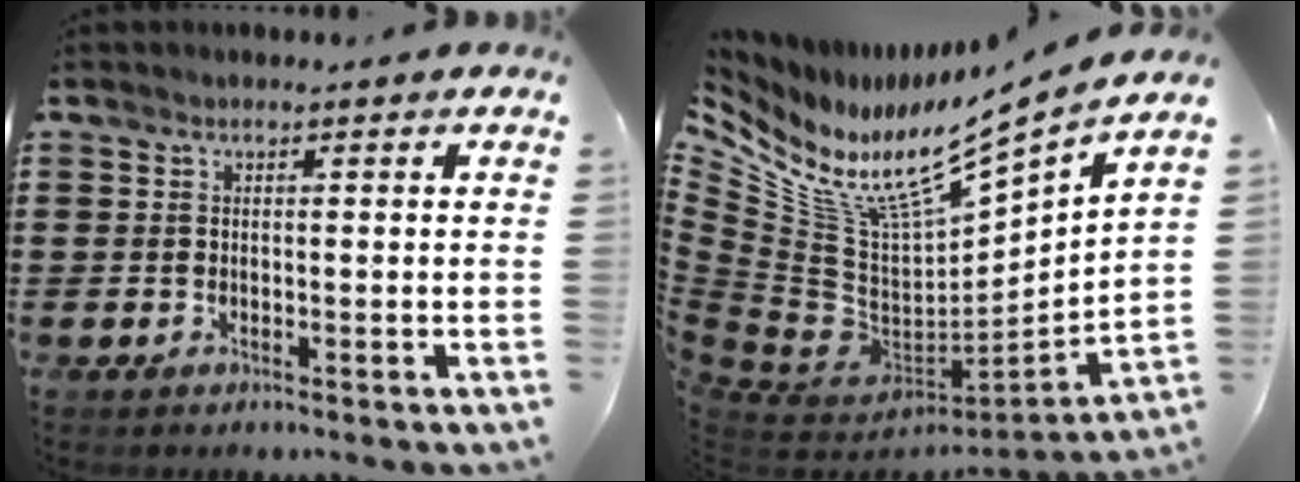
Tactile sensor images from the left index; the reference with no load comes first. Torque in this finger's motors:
{"motor_torque": [0.40, 0.05, 0.09, 0.08]}